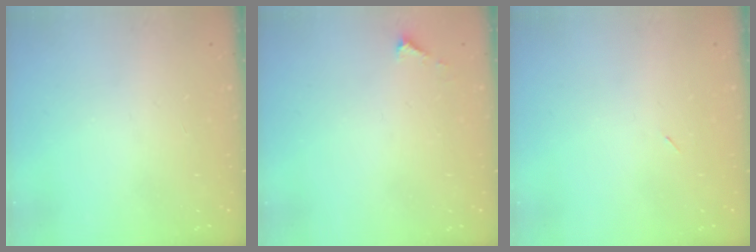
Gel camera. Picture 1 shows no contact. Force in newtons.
{"total": 2.1, "press": 2.1, "slide": 0.2}
{"total": 2.3, "press": 1.9, "slide": 1.2}